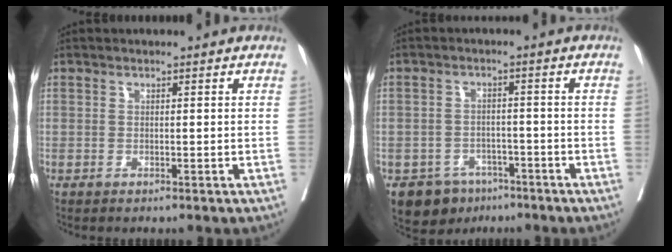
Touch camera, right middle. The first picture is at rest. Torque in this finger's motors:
{"motor_torque": [1.12, -1.02, 0.32, 0.06]}